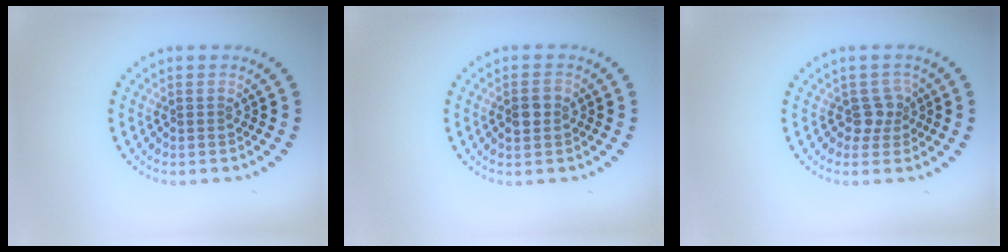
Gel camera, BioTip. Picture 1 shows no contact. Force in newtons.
{"total": 2.2, "press": 2.2, "slide": 0.1}
{"total": 1.9, "press": 1.4, "slide": 1.2}